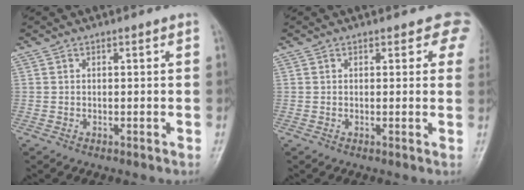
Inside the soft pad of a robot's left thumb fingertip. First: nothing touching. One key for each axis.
{"total": 4.1, "fx": 2.8, "fy": 2.4, "fz": 1.9, "tx": 0.016, "ty": -0.007, "tz": 0.014}